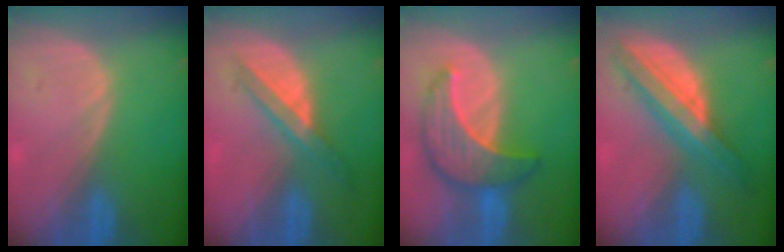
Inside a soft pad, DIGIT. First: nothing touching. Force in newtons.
{"total": 5.8, "press": 5.2, "slide": 2.6}
{"total": 8.8, "press": 8.7, "slide": 0.6}
{"total": 8.6, "press": 8.5, "slide": 0.4}